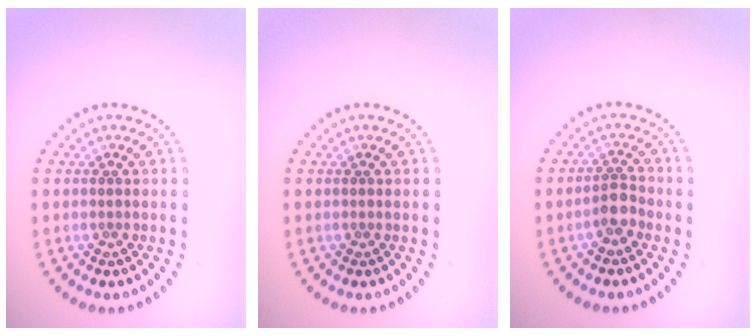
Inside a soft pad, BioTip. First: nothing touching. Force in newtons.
{"total": 0.0}
{"total": 1.9, "press": 1.7, "slide": 0.9}